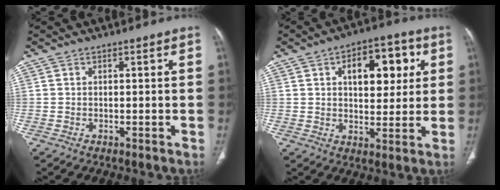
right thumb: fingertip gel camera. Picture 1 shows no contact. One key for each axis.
{"total": 12.8, "fx": 3.9, "fy": 7.2, "fz": 9.8, "tx": -0.093, "ty": 0.002, "tz": 0.056}